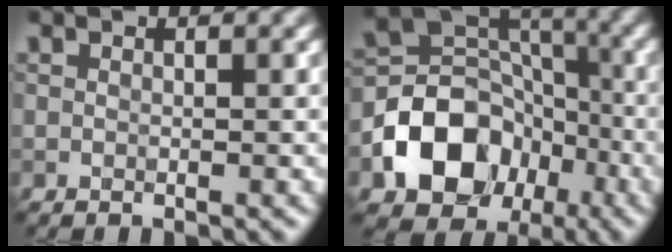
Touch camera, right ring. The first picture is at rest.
{"total": 10.4, "force": [-4.1, 8.1, 5.0], "torque": [-0.078, 0.000, -0.078]}